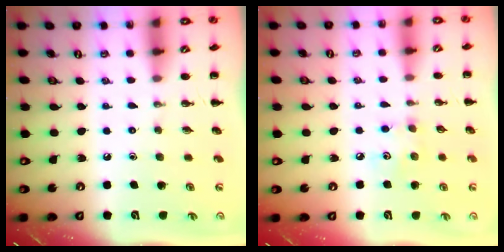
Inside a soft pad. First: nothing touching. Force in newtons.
{"total": 3.7, "press": 3.7, "slide": 0.6}